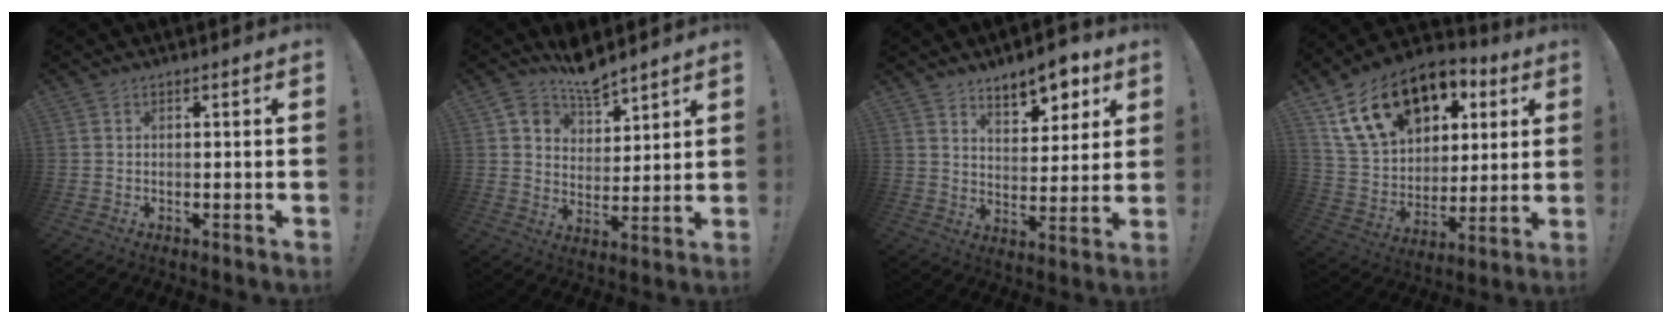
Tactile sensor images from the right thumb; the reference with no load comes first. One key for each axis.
{"total": 9.2, "fx": 7.5, "fy": 5.0, "fz": 1.9, "tx": -0.037, "ty": -0.057, "tz": 0.143}
{"total": 10.0, "fx": 7.5, "fy": 4.5, "fz": 4.8, "tx": -0.054, "ty": -0.054, "tz": 0.134}
{"total": 21.0, "fx": 11.2, "fy": 13.6, "fz": 11.3, "tx": -0.187, "ty": -0.048, "tz": 0.220}